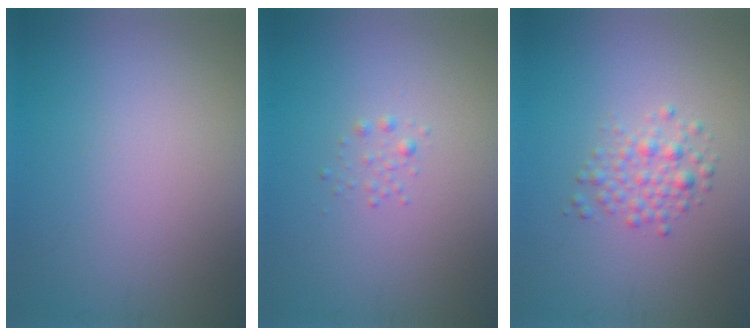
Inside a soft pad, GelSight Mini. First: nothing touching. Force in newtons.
{"total": 0.7, "press": 0.7, "slide": 0.0}
{"total": 2.2, "press": 2.2, "slide": 0.1}